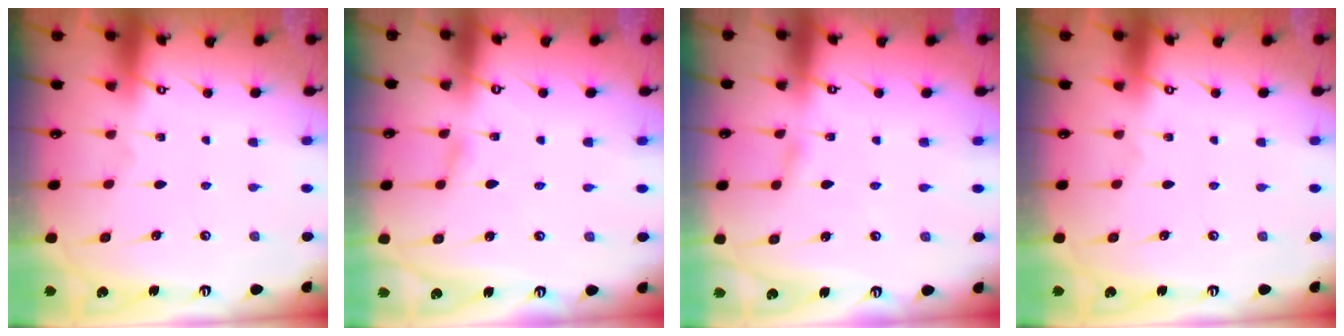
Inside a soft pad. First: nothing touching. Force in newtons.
{"total": 1.1, "press": 1.1, "slide": 0.1}
{"total": 1.9, "press": 1.9, "slide": 0.2}
{"total": 0.0}